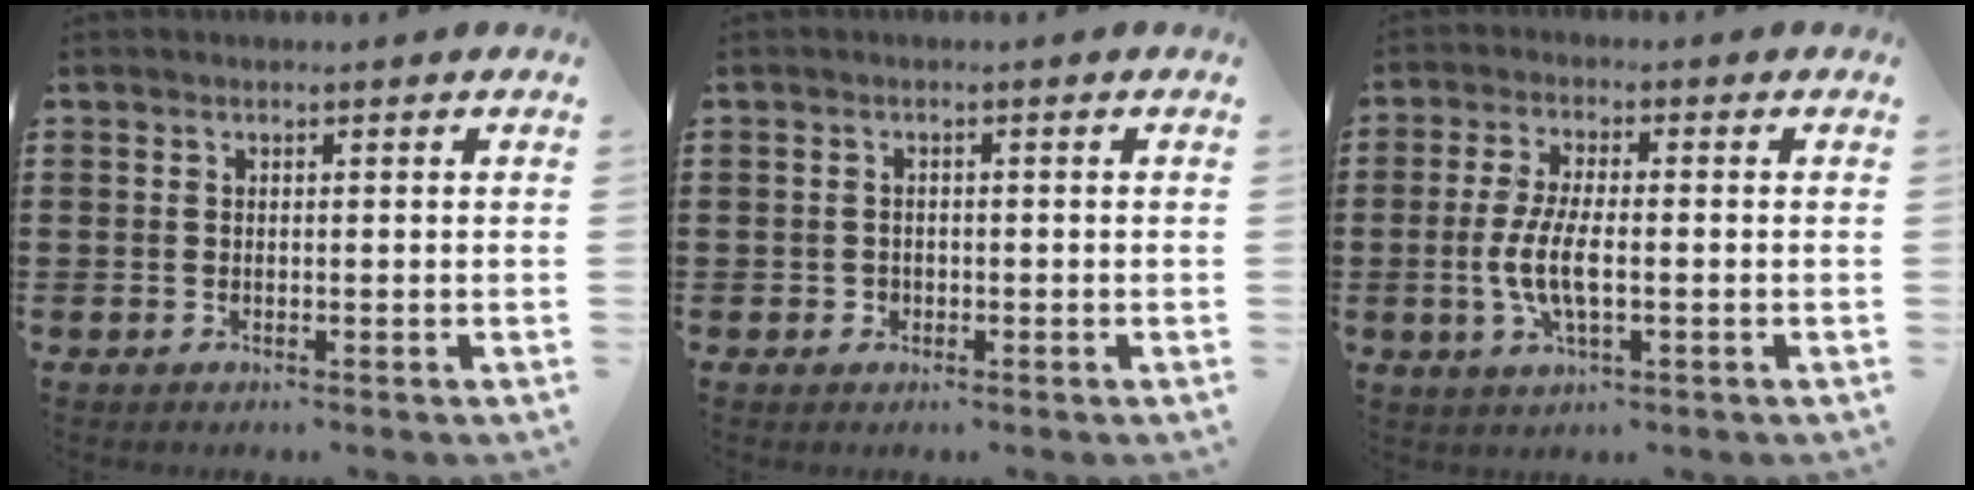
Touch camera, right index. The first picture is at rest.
{"total": 1.1, "force": [-0.4, 1.0, 0.2], "torque": [-0.007, 0.004, -0.011]}
{"total": 6.5, "force": [-1.1, 2.3, 5.9], "torque": [-0.130, -0.003, -0.027]}